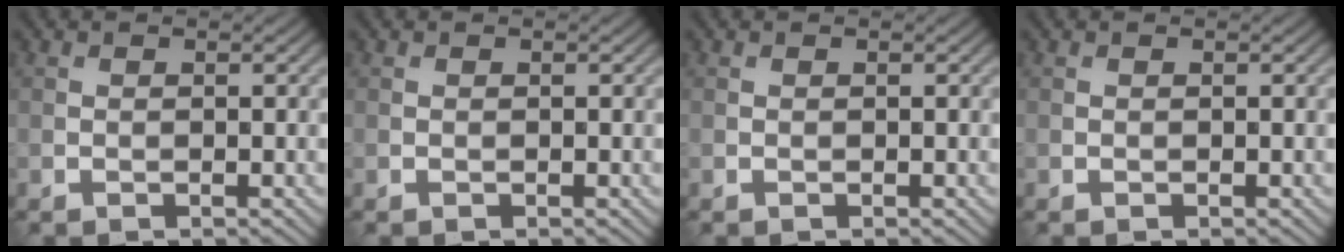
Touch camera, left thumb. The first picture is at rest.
{"total": 0.0}
{"total": 0.0}
{"total": 0.0}